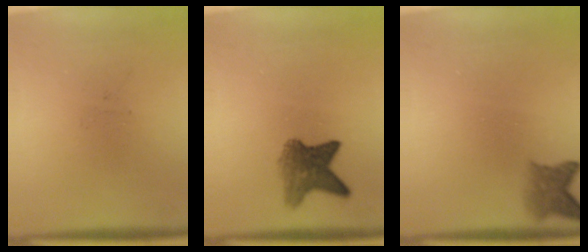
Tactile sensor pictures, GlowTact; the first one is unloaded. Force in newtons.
{"total": 5.6}
{"total": 2.9}